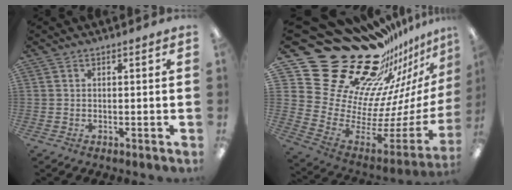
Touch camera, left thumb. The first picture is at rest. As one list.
[{"total": 31.2, "force": [22.9, 16.6, 13.2], "torque": [-0.151, -0.228, 0.478]}]